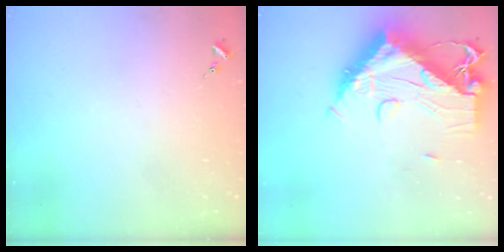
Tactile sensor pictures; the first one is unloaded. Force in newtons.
{"total": 18.2, "press": 18.1, "slide": 1.9}